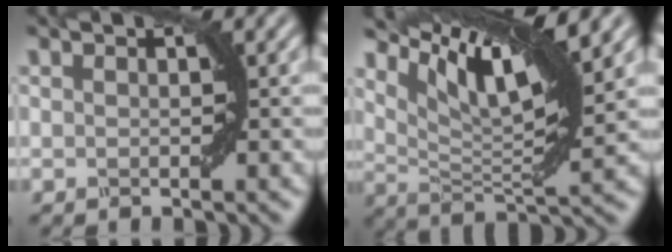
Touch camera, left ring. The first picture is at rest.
{"total": 9.2, "force": [5.4, 2.0, 7.2], "torque": [-0.130, 0.001, 0.107]}